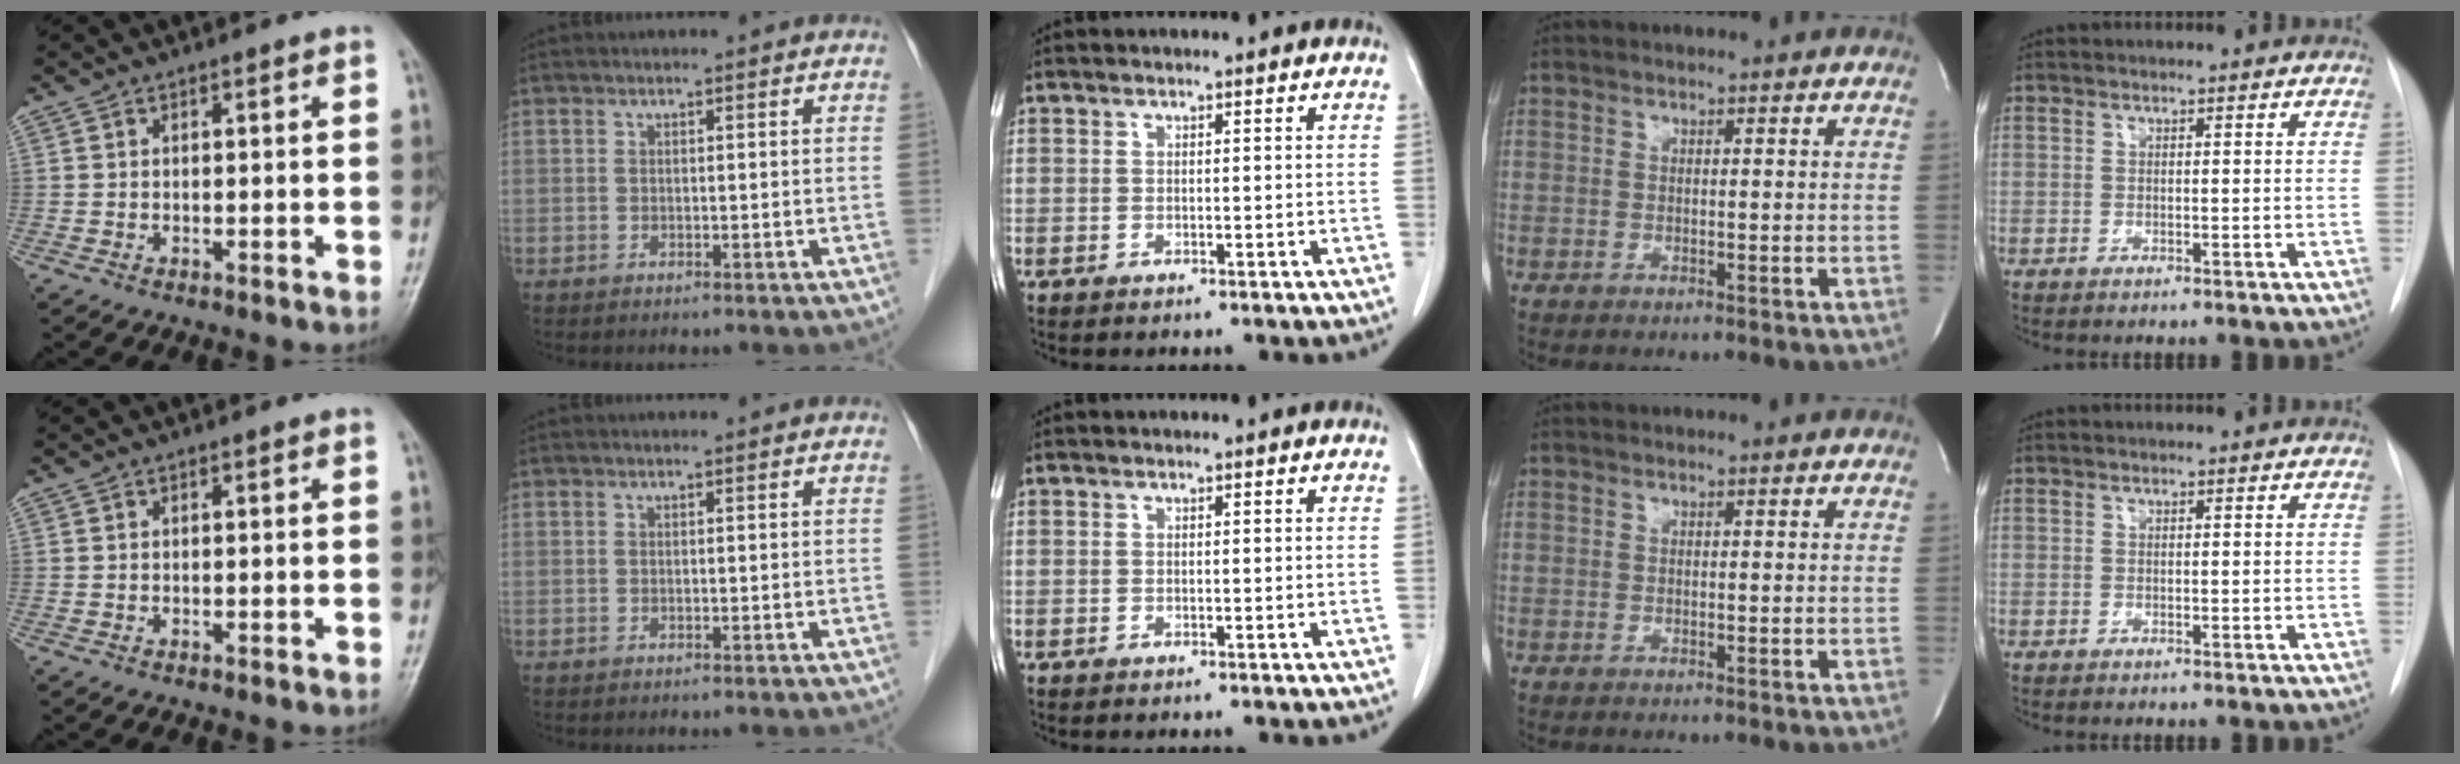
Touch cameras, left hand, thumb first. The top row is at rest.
{}